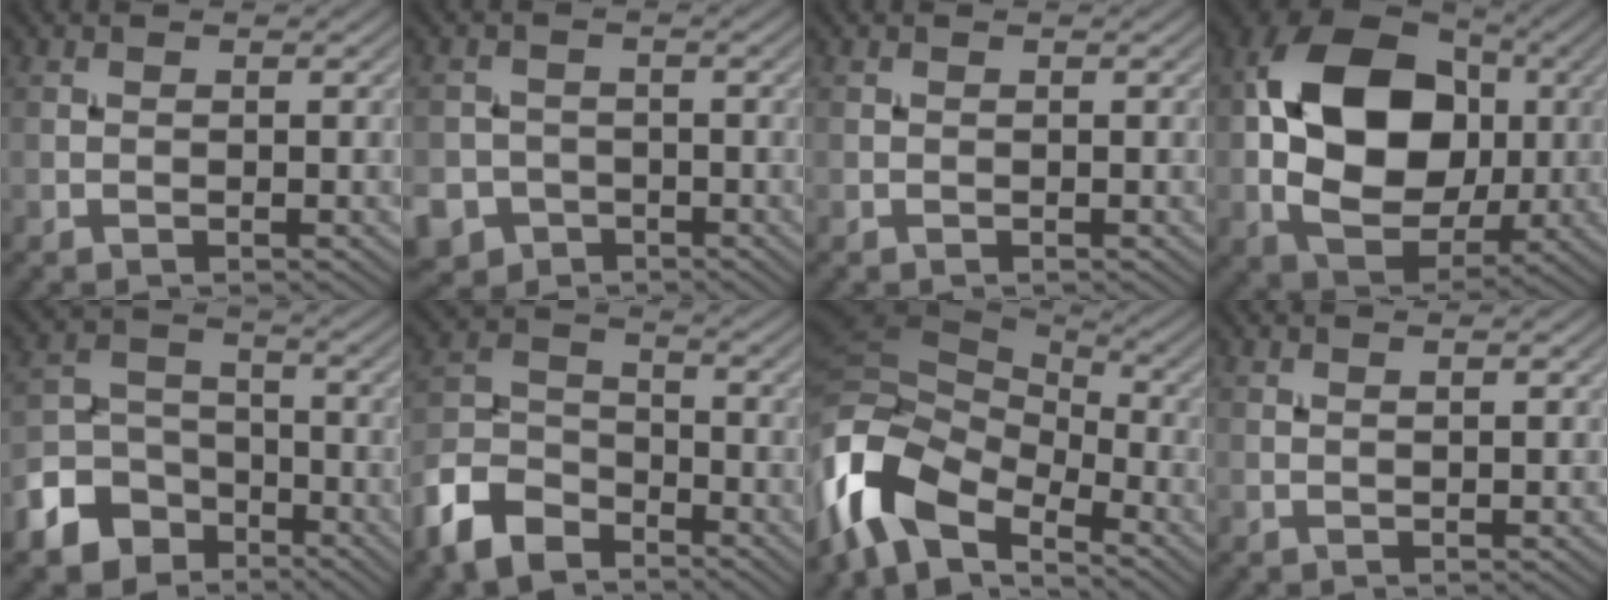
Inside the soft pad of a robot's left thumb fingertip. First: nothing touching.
{"total": 5.6, "force": [-3.2, 4.4, 1.2], "torque": [-0.021, -0.013, -0.067]}
{"total": 0.0}
{"total": 15.8, "force": [1.4, 11.0, 11.2], "torque": [-0.211, 0.008, 0.027]}
{"total": 8.4, "force": [-5.2, 5.8, 3.3], "torque": [-0.078, -0.014, -0.114]}
{"total": 8.7, "force": [-6.1, 4.4, 4.2], "torque": [-0.102, -0.009, -0.142]}
{"total": 13.0, "force": [-6.6, 6.8, 8.9], "torque": [-0.198, -0.004, -0.140]}
{"total": 1.3, "force": [0.9, 0.0, 0.9], "torque": [-0.014, -0.003, 0.015]}